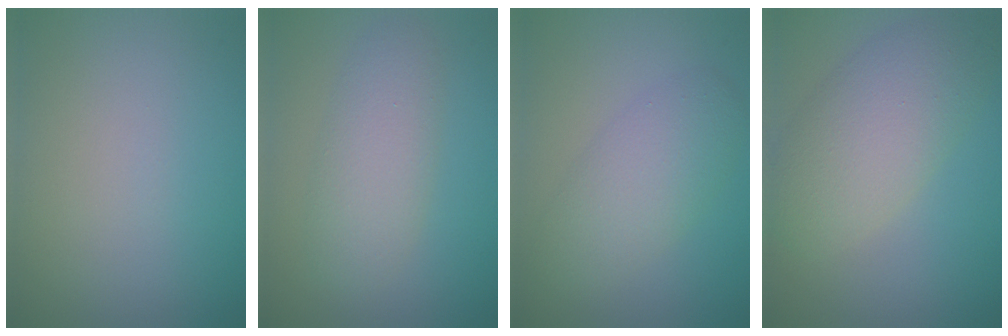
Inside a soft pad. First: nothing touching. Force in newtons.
{"total": 4.0, "press": 4.0, "slide": 0.3}
{"total": 4.1, "press": 4.0, "slide": 0.4}
{"total": 6.5, "press": 6.5, "slide": 0.4}